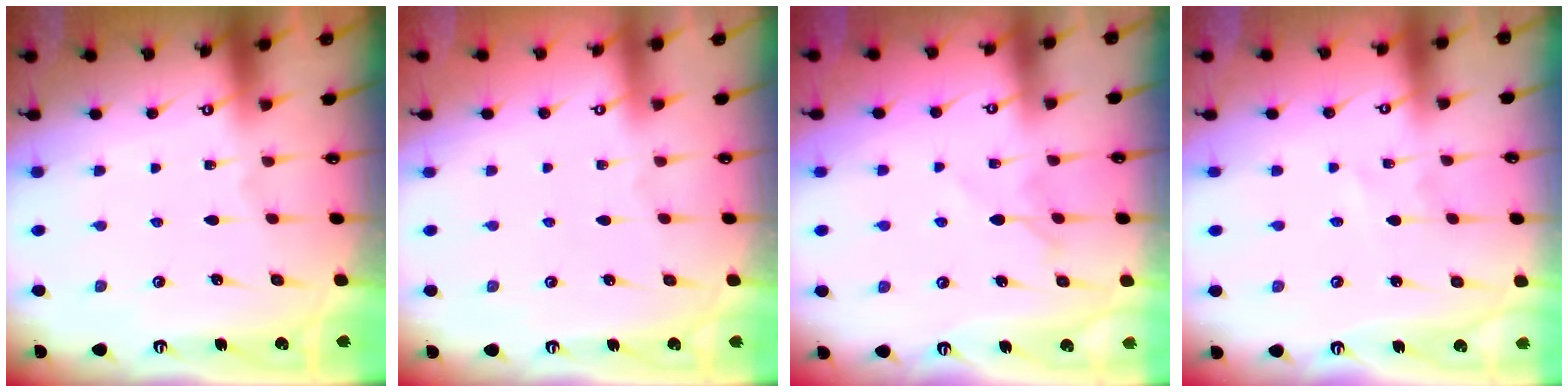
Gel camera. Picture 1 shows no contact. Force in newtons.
{"total": 0.0}
{"total": 5.9, "press": 5.9, "slide": 0.9}
{"total": 1.3, "press": 1.3, "slide": 0.1}